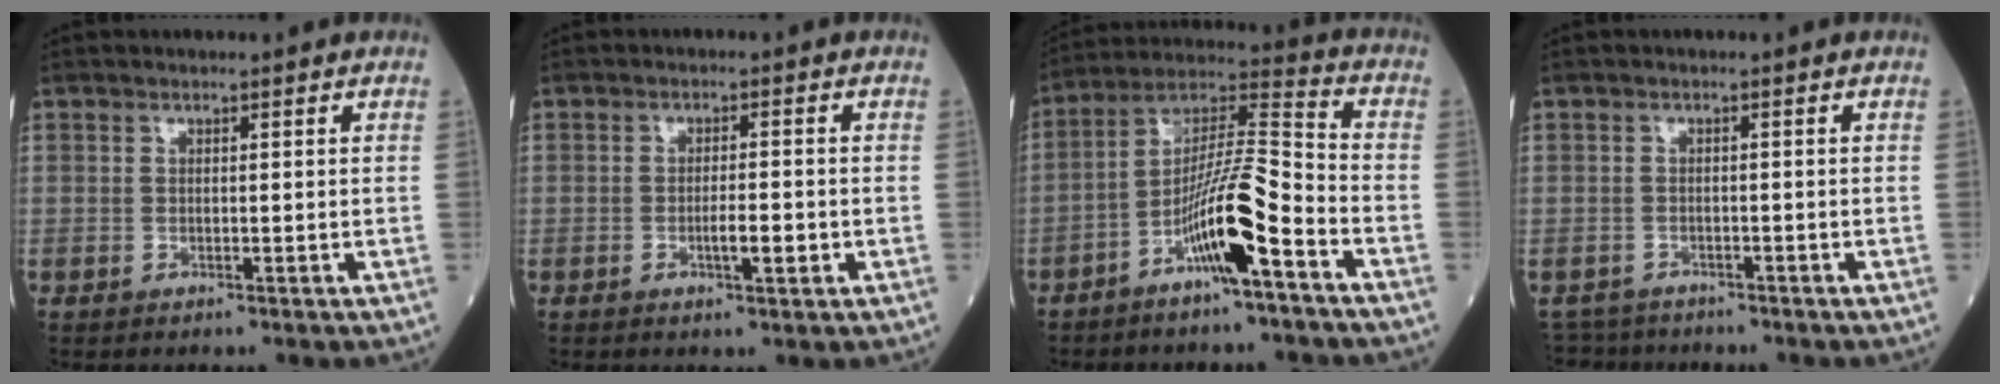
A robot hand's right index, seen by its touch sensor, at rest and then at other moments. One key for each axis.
{"total": 3.3, "fx": -0.9, "fy": 0.5, "fz": 3.2, "tx": -0.053, "ty": -0.001, "tz": -0.012}
{"total": 12.6, "fx": -6.1, "fy": 0.9, "fz": 11.0, "tx": -0.208, "ty": 0.010, "tz": -0.111}
{"total": 3.7, "fx": -3.4, "fy": 1.4, "fz": -0.8, "tx": 0.013, "ty": -0.005, "tz": -0.063}